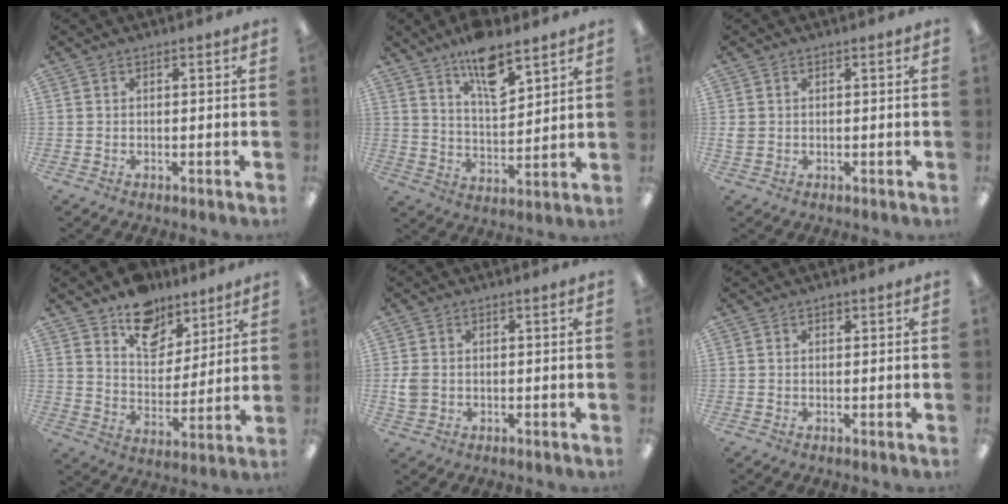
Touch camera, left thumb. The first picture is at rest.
{"total": 11.9, "force": [8.4, 4.5, 7.1], "torque": [-0.111, -0.044, 0.145]}
{"total": 1.4, "force": [0.2, 1.2, 0.5], "torque": [-0.012, 0.003, 0.004]}
{"total": 12.5, "force": [9.6, 7.2, 3.4], "torque": [-0.048, -0.065, 0.179]}
{"total": 3.6, "force": [-0.1, 3.0, 2.0], "torque": [-0.042, 0.006, -0.001]}
{"total": 0.8, "force": [0.5, 0.5, 0.3], "torque": [-0.007, 0.002, 0.010]}